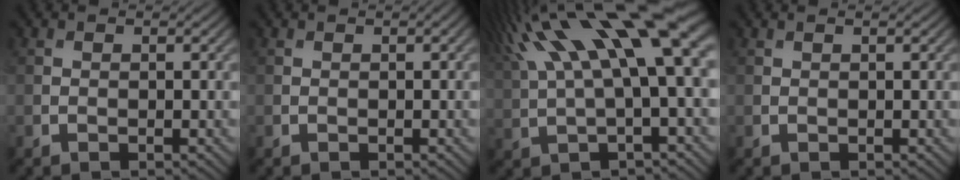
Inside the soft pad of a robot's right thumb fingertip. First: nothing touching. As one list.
[{"total": 0.5, "force": [0.2, 0.0, 0.5], "torque": [-0.007, 0.002, 0.003]}, {"total": 15.9, "force": [6.8, 3.9, 13.8], "torque": [-0.283, 0.027, 0.136]}, {"total": 0.5, "force": [0.4, -0.1, 0.3], "torque": [-0.006, 0.004, 0.008]}]